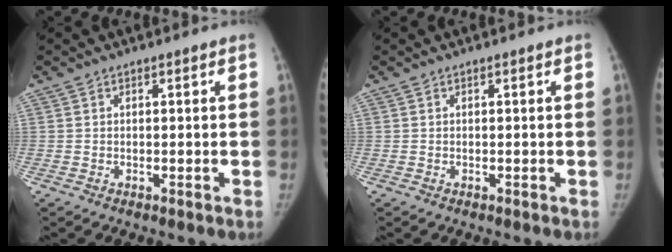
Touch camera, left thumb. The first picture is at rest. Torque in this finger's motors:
{"motor_torque": [0.00, 0.00, 0.35, -0.28, 0.00]}